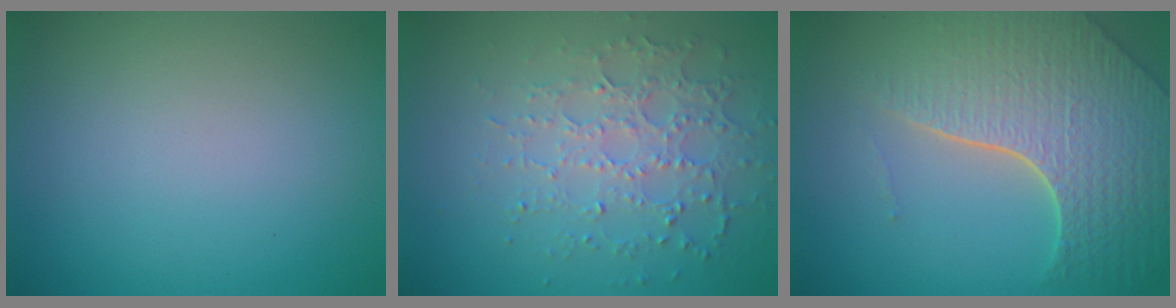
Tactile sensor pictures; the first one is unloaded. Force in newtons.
{"total": 3.5, "press": 3.2, "slide": 1.4}
{"total": 7.9, "press": 5.7, "slide": 5.4}